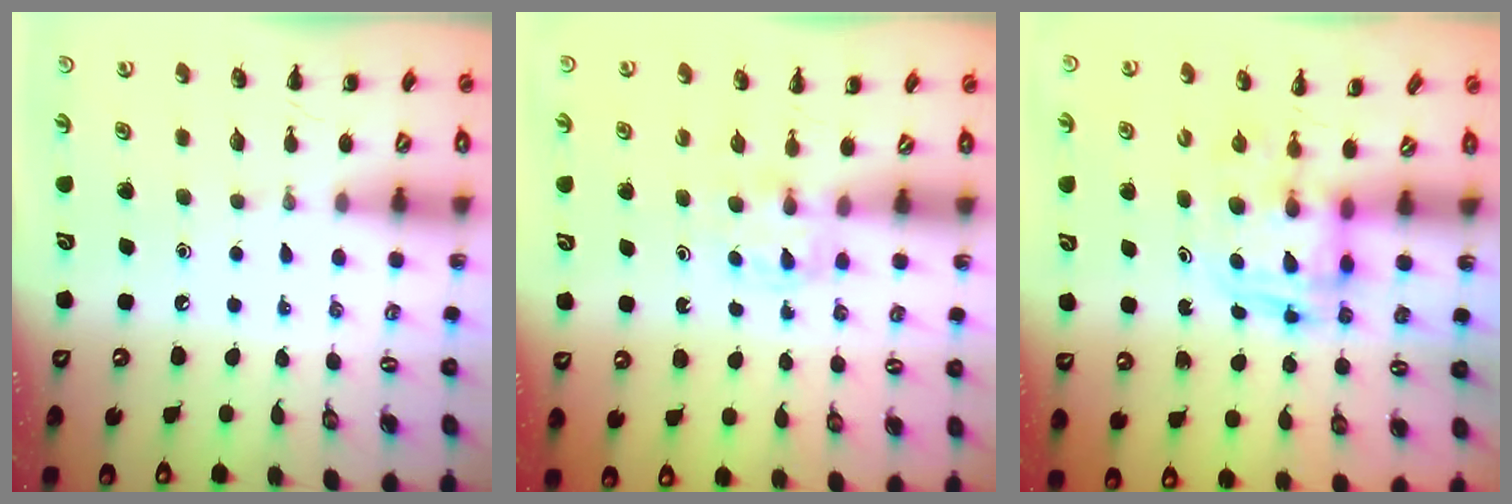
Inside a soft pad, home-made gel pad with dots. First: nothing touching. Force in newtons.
{"total": 2.7, "press": 2.5, "slide": 1.0}
{"total": 2.7, "press": 2.7, "slide": 0.2}